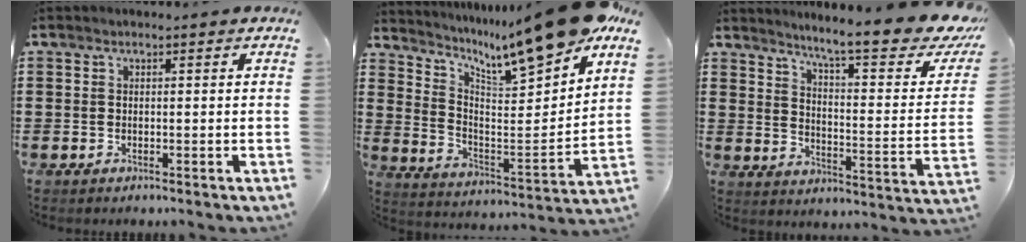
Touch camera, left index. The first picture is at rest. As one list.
[{"total": 12.2, "force": [10.2, 1.1, 6.6], "torque": [-0.123, -0.082, 0.164]}, {"total": 10.1, "force": [8.3, 0.3, 5.8], "torque": [-0.112, -0.065, 0.129]}]